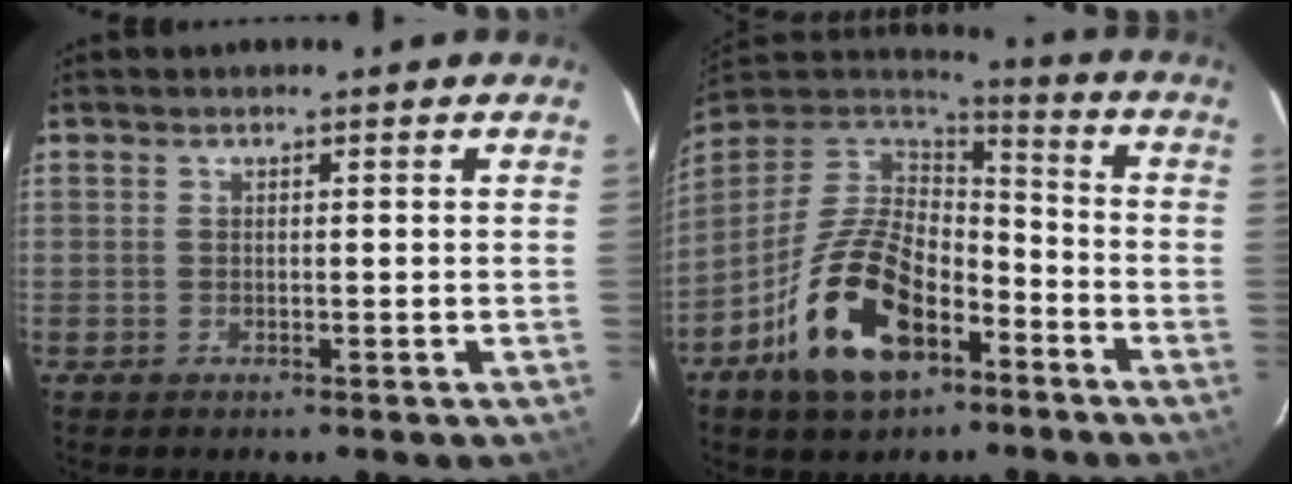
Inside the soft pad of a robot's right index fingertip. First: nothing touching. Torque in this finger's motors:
{"motor_torque": [1.24, -0.90, 1.05, 0.21]}